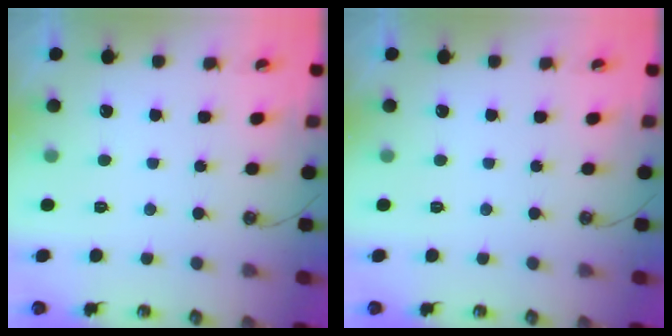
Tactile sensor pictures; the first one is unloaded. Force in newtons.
{"total": 0.0}